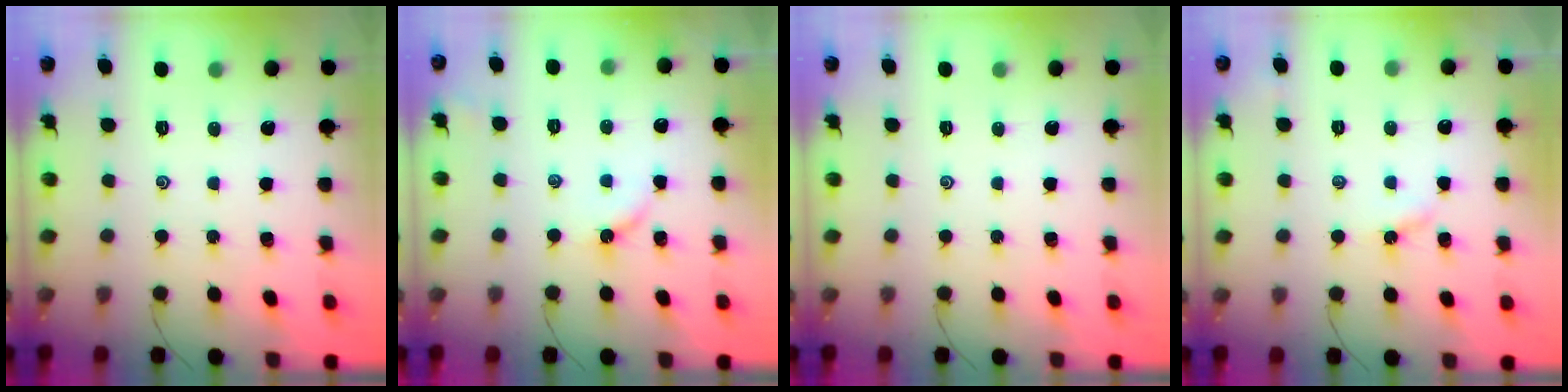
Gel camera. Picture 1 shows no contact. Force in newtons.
{"total": 4.0, "press": 4.0, "slide": 0.5}
{"total": 0.0}
{"total": 3.4, "press": 3.4, "slide": 0.5}